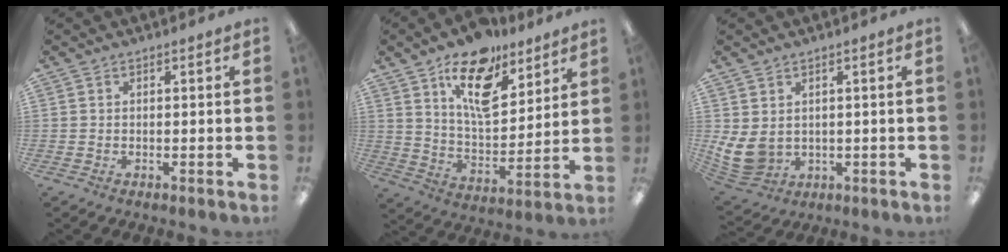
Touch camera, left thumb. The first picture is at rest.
{"total": 16.8, "force": [11.0, 7.8, 10.1], "torque": [-0.157, -0.052, 0.188]}
{"total": 7.4, "force": [1.2, 5.4, 4.9], "torque": [-0.121, -0.012, 0.028]}